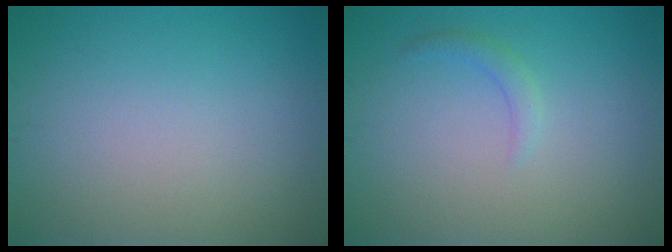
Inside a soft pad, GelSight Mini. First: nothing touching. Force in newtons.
{"total": 1.1, "press": 1.1, "slide": 0.1}